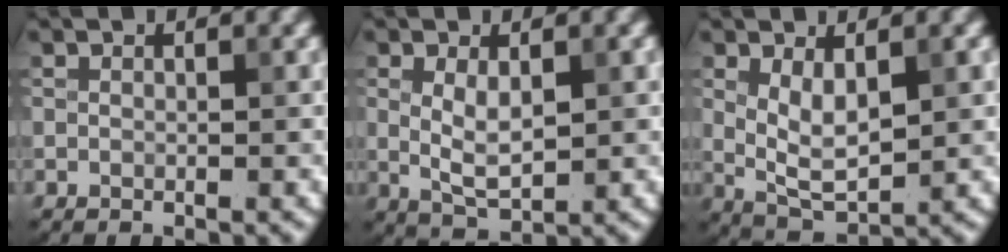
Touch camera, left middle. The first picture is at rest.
{"total": 3.0, "force": [0.5, 1.3, 2.7], "torque": [-0.054, -0.004, 0.014]}
{"total": 3.9, "force": [0.9, 1.6, 3.5], "torque": [-0.071, -0.007, 0.021]}